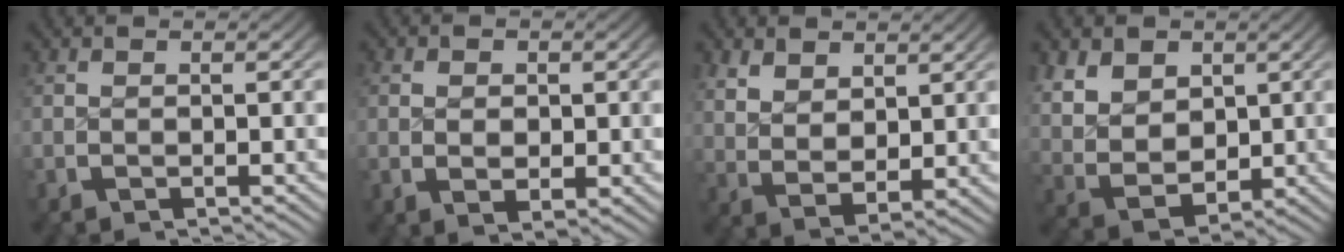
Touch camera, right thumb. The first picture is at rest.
{"total": 2.5, "force": [0.0, 1.7, 1.9], "torque": [-0.038, -0.015, 0.010]}
{"total": 5.0, "force": [1.2, 3.4, 3.5], "torque": [-0.076, -0.026, 0.042]}
{"total": 10.3, "force": [0.6, 8.1, 6.4], "torque": [-0.156, -0.048, 0.031]}